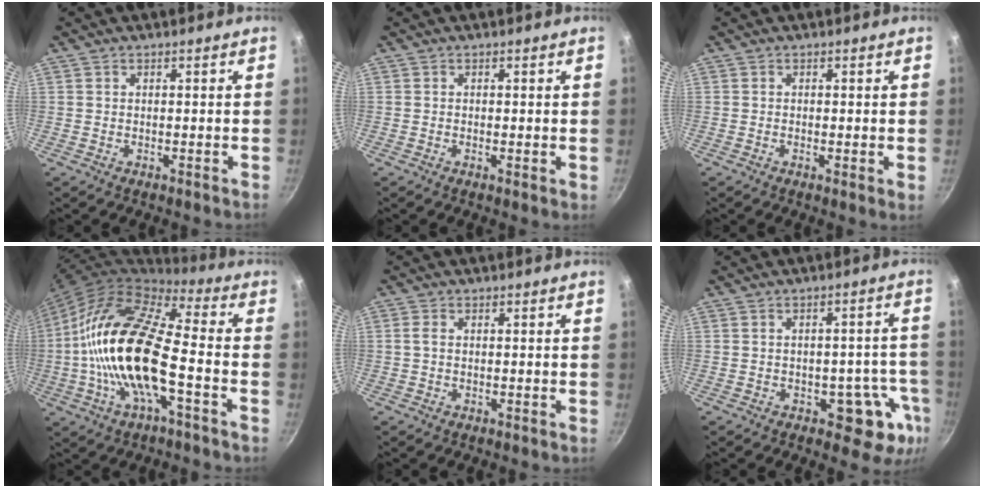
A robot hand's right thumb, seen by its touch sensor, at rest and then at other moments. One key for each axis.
{"total": 0.7, "fx": 0.0, "fy": 0.2, "fz": 0.7, "tx": -0.010, "ty": -0.002, "tz": -0.003}
{"total": 1.2, "fx": -0.1, "fy": 0.2, "fz": 1.2, "tx": -0.018, "ty": -0.006, "tz": -0.006}
{"total": 20.9, "fx": -3.8, "fy": 8.0, "fz": 18.9, "tx": -0.357, "ty": 0.033, "tz": -0.089}
{"total": 1.3, "fx": 0.0, "fy": 0.8, "fz": 1.0, "tx": -0.024, "ty": 0.003, "tz": -0.002}
{"total": 9.3, "fx": -3.7, "fy": 5.8, "fz": 6.3, "tx": -0.014, "ty": 0.032, "tz": -0.037}